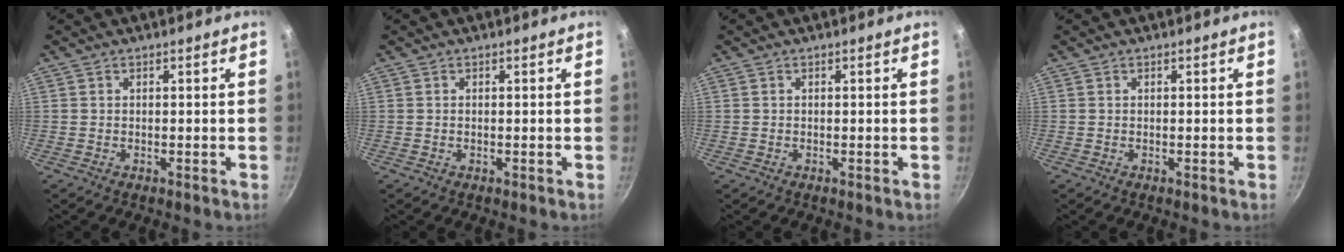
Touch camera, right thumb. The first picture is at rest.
{"total": 0.0}
{"total": 0.0}
{"total": 0.0}